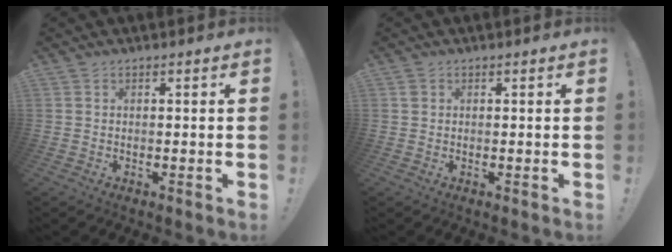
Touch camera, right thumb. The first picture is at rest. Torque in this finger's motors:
{"motor_torque": [0.12, 0.42, 0.53, -0.10, -0.13]}